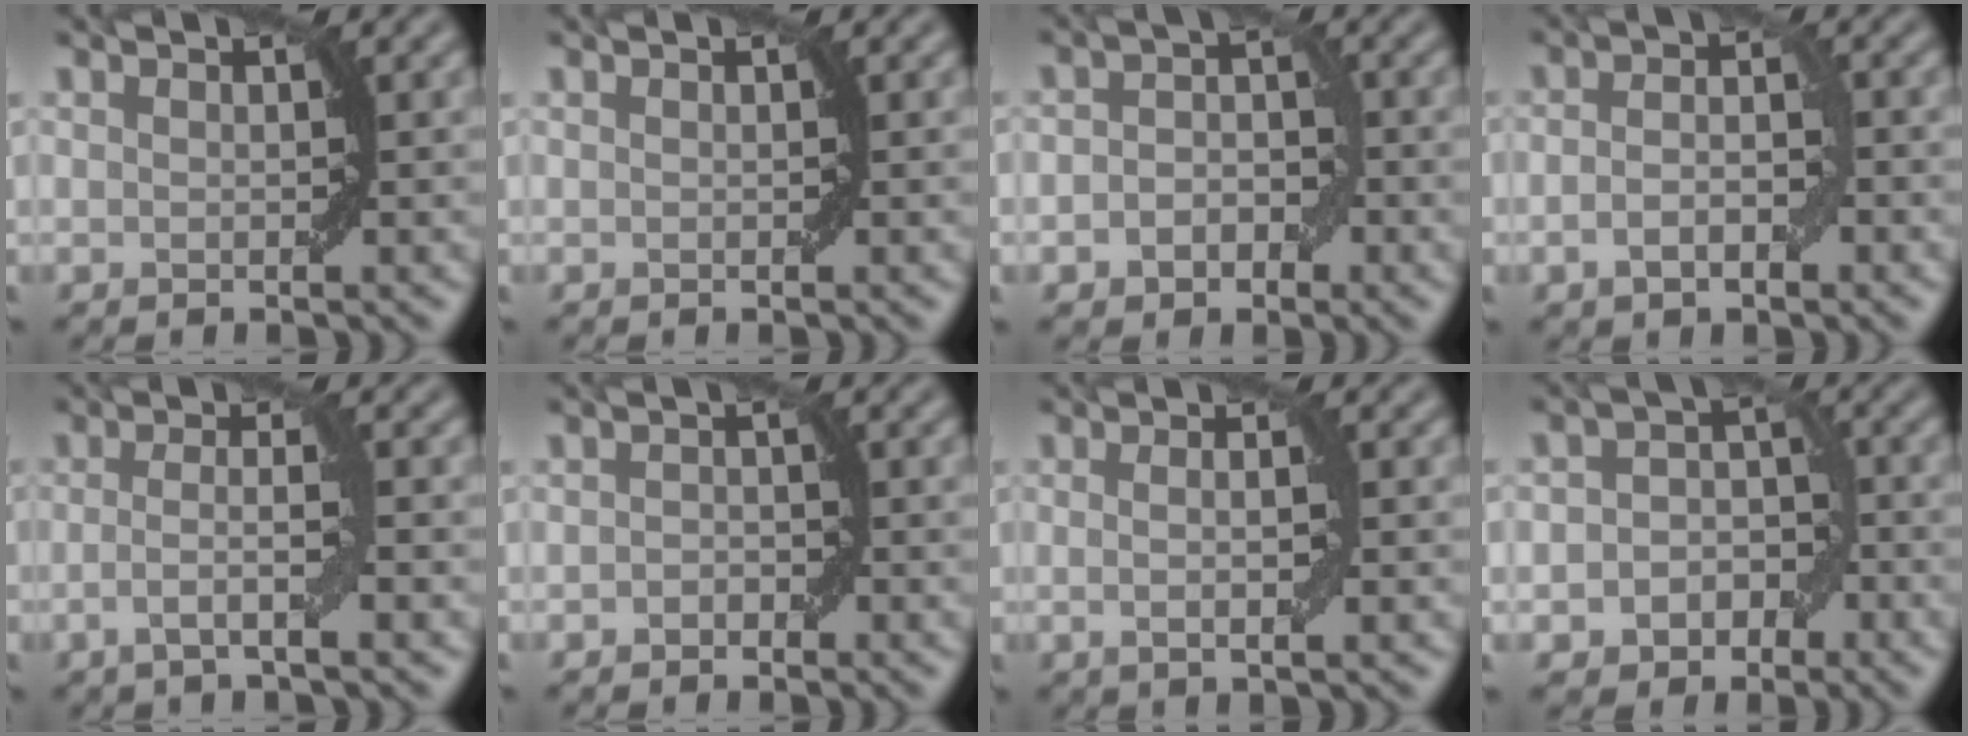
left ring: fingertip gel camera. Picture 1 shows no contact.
{"total": 0.0}
{"total": 3.1, "force": [-1.1, 2.3, 1.8], "torque": [-0.021, 0.003, -0.021]}
{"total": 2.9, "force": [-0.9, 1.4, 2.4], "torque": [-0.045, 0.000, -0.019]}
{"total": 3.0, "force": [-0.9, 0.5, 2.8], "torque": [-0.048, 0.004, -0.024]}
{"total": 1.1, "force": [-0.5, 0.7, 0.6], "torque": [-0.010, 0.002, -0.010]}
{"total": 2.3, "force": [0.0, 0.4, 2.3], "torque": [-0.039, -0.002, -0.004]}
{"total": 4.1, "force": [-1.7, 3.2, 2.0], "torque": [-0.005, 0.004, -0.036]}